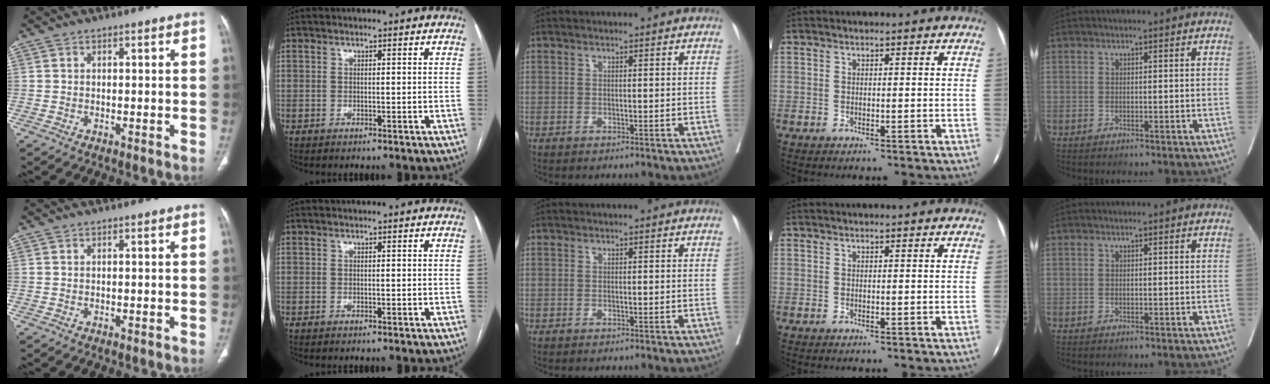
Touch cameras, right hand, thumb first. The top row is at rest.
{}